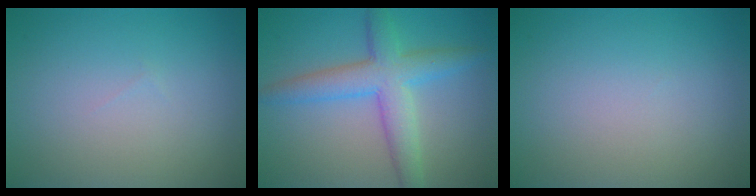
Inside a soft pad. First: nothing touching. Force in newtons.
{"total": 5.3, "press": 5.3, "slide": 0.2}
{"total": 0.0}